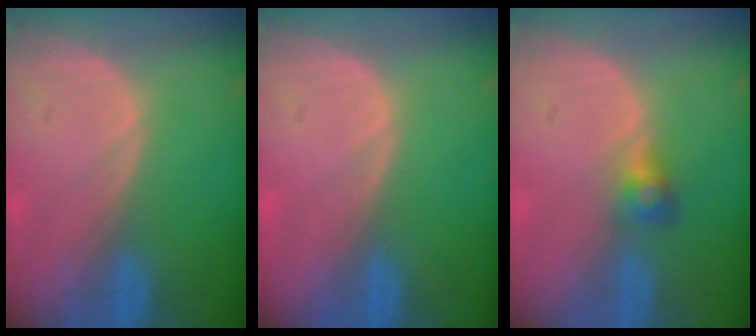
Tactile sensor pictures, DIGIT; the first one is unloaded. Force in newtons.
{"total": 0.0}
{"total": 2.6, "press": 2.5, "slide": 0.2}